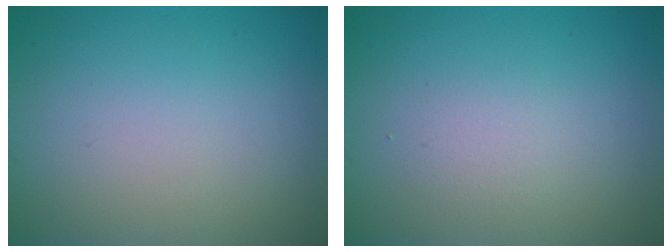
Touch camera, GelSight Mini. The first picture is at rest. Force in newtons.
{"total": 1.4, "press": 1.4, "slide": 0.1}